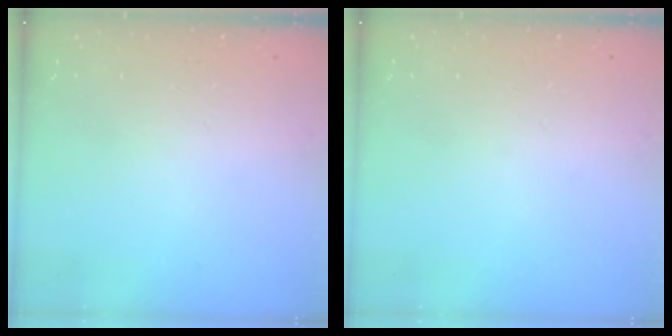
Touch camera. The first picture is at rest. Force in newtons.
{"total": 0.0}